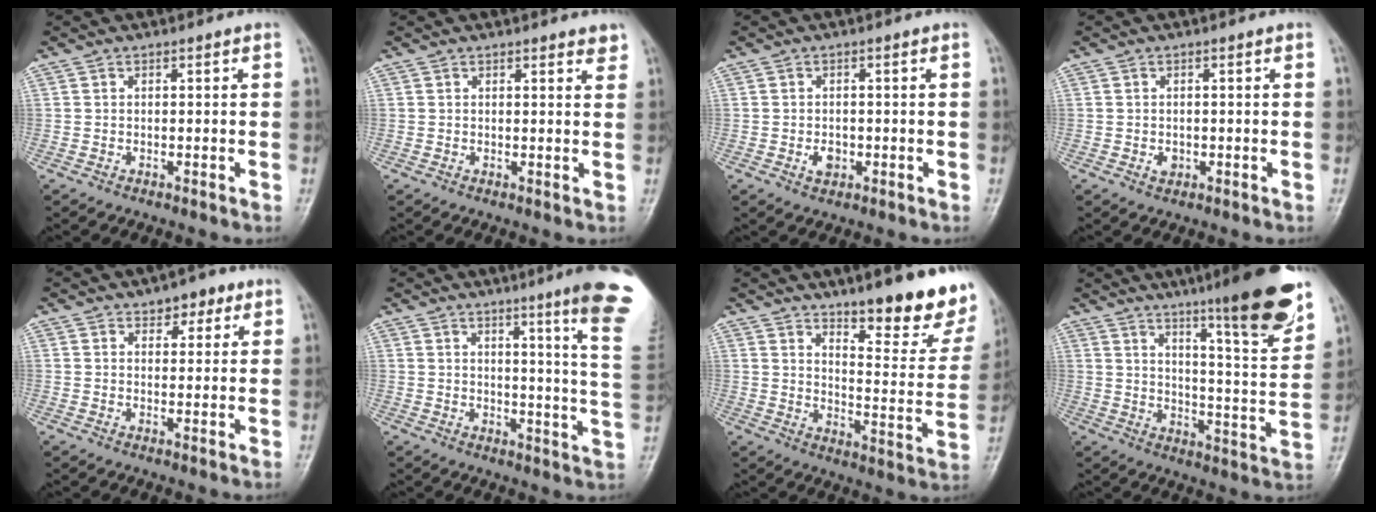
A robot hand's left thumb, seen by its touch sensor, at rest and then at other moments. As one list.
[{"total": 2.4, "force": [2.0, 0.6, 1.1], "torque": [-0.002, -0.008, 0.020]}, {"total": 2.2, "force": [-0.5, 1.6, 1.4], "torque": [-0.018, 0.001, -0.005]}, {"total": 1.3, "force": [-0.2, 1.0, 0.8], "torque": [-0.009, 0.000, 0.000]}, {"total": 4.7, "force": [2.9, 2.7, 2.6], "torque": [-0.009, -0.012, 0.039]}, {"total": 15.9, "force": [10.1, -0.4, 12.3], "torque": [-0.140, -0.075, 0.110]}, {"total": 17.6, "force": [12.3, 4.4, 11.8], "torque": [-0.114, -0.100, 0.175]}, {"total": 18.5, "force": [12.3, 1.9, 13.7], "torque": [-0.172, -0.071, 0.182]}]